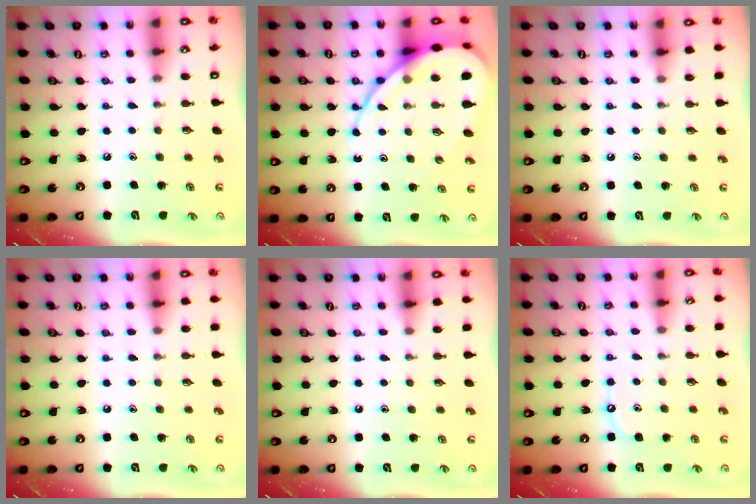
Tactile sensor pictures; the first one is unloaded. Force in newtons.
{"total": 14.4, "press": 14.3, "slide": 1.5}
{"total": 3.0, "press": 2.9, "slide": 0.5}
{"total": 3.4, "press": 3.4, "slide": 0.6}
{"total": 3.0, "press": 2.9, "slide": 0.5}
{"total": 5.2, "press": 5.1, "slide": 0.5}